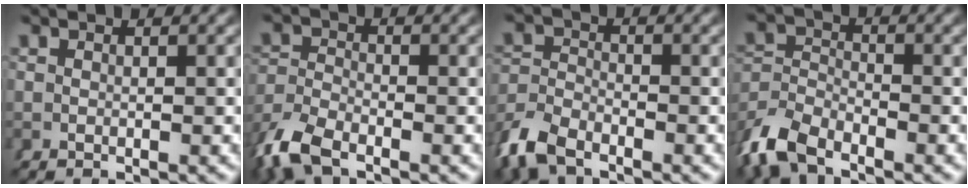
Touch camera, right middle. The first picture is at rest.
{"total": 4.0, "force": [-3.0, 1.9, 1.8], "torque": [-0.052, -0.015, -0.048]}
{"total": 4.5, "force": [-3.2, 2.7, 1.7], "torque": [-0.044, -0.013, -0.054]}
{"total": 5.2, "force": [-3.5, 3.1, 2.2], "torque": [-0.058, -0.025, -0.055]}